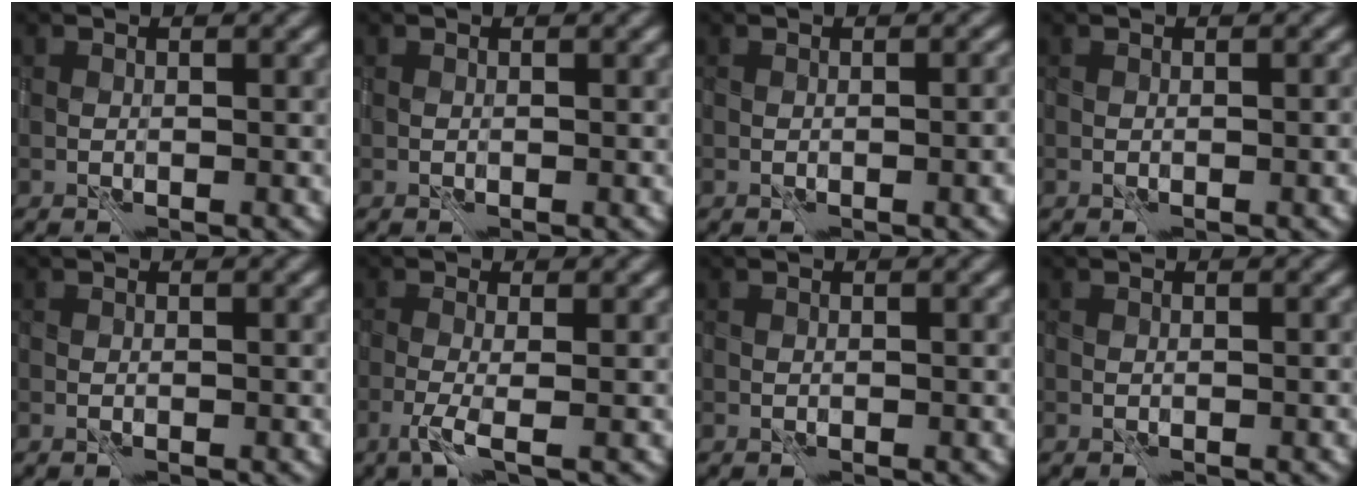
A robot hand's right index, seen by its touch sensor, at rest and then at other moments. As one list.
[{"total": 0.0}, {"total": 2.4, "force": [-0.5, 0.8, 2.2], "torque": [-0.008, 0.008, -0.001]}, {"total": 0.8, "force": [-0.3, 0.1, 0.7], "torque": [-0.006, 0.003, 0.000]}, {"total": 0.0}, {"total": 1.6, "force": [-0.2, 0.1, 1.6], "torque": [-0.032, 0.001, -0.019]}, {"total": 0.0}, {"total": 0.0}]